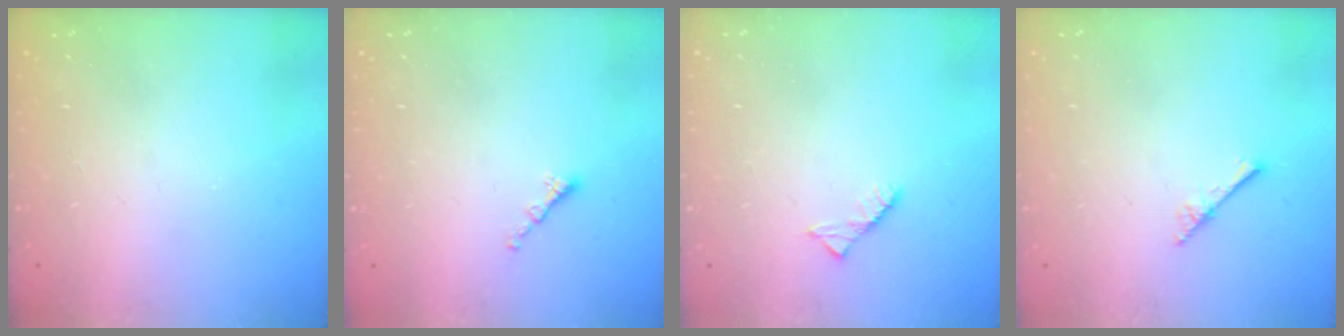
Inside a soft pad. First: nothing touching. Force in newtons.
{"total": 1.3, "press": 1.2, "slide": 0.6}
{"total": 2.6, "press": 2.6, "slide": 0.4}
{"total": 2.3, "press": 2.3, "slide": 0.2}